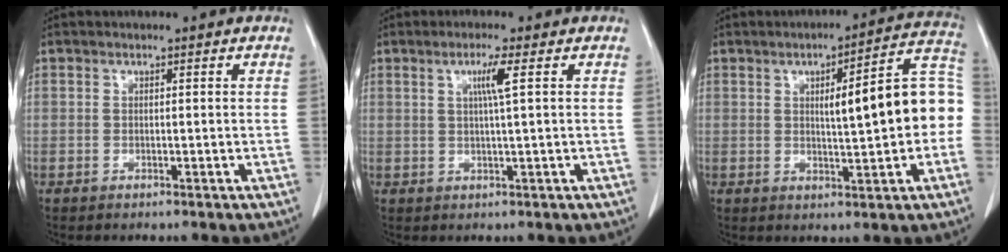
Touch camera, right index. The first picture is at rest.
{"total": 3.3, "force": [1.0, -0.7, 3.1], "torque": [-0.059, -0.001, 0.018]}
{"total": 13.1, "force": [0.3, 2.2, 12.9], "torque": [-0.162, 0.036, 0.003]}